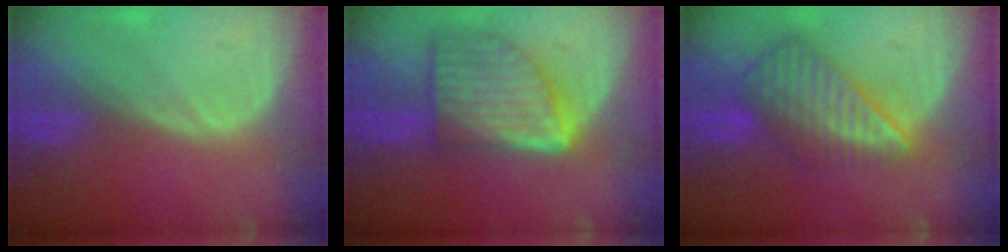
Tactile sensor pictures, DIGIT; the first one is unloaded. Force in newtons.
{"total": 9.3, "press": 9.3, "slide": 0.5}
{"total": 8.8, "press": 7.7, "slide": 4.4}